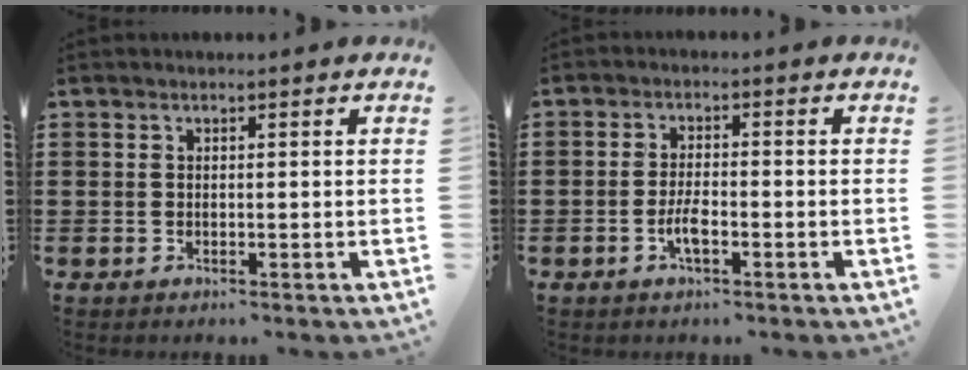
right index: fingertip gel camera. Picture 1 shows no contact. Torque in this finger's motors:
{"motor_torque": [2.14, 0.00, 0.13, 0.04]}